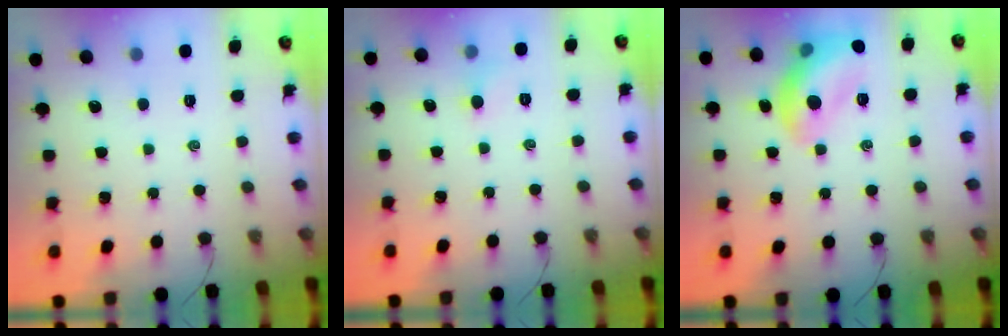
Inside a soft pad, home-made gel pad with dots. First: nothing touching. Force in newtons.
{"total": 4.5, "press": 4.2, "slide": 1.5}
{"total": 14.1, "press": 14.0, "slide": 1.6}